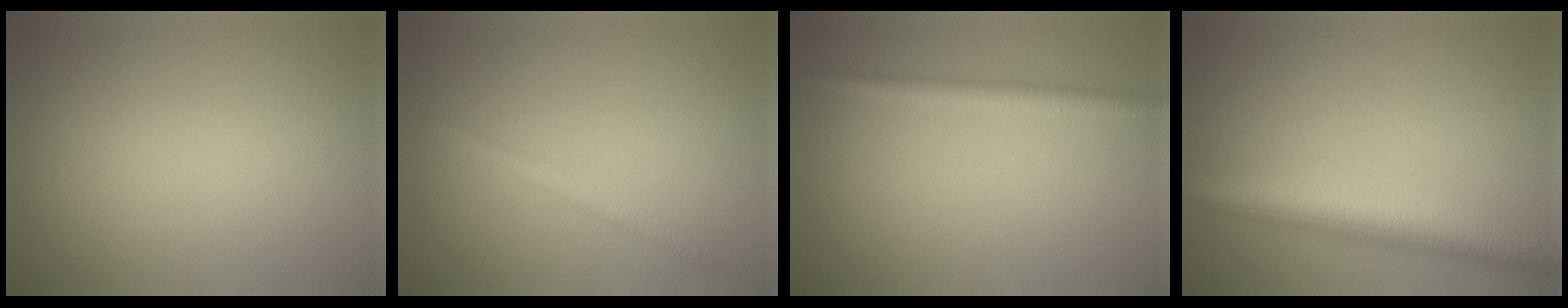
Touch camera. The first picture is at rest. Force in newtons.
{"total": 1.4, "press": 1.4, "slide": 0.0}
{"total": 1.8, "press": 1.8, "slide": 0.1}
{"total": 7.1, "press": 7.1, "slide": 0.1}